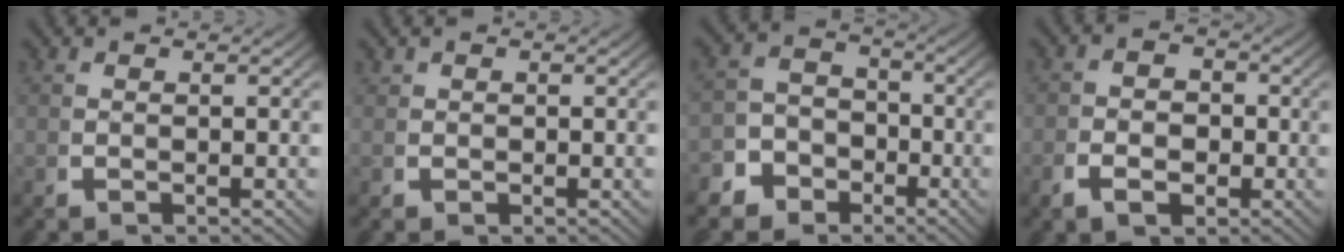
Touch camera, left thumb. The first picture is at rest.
{"total": 1.0, "force": [0.4, 0.9, 0.2], "torque": [-0.004, -0.008, 0.010]}
{"total": 7.1, "force": [-2.7, 6.2, 2.2], "torque": [-0.019, -0.018, -0.055]}
{"total": 3.1, "force": [-0.9, 2.3, 1.9], "torque": [-0.030, -0.008, -0.015]}